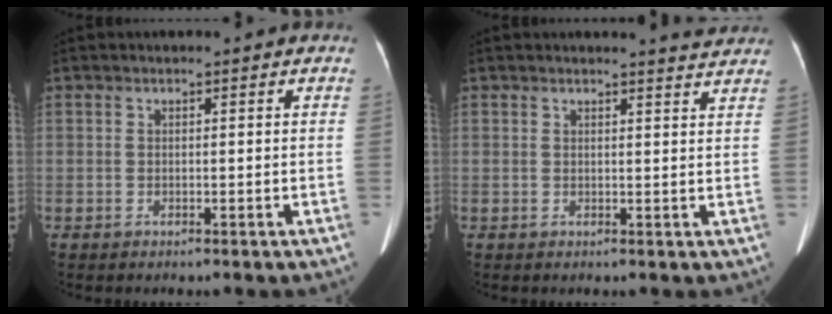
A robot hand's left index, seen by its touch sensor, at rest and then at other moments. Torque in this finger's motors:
{"motor_torque": [0.58, -1.29, -0.03, 0.01]}